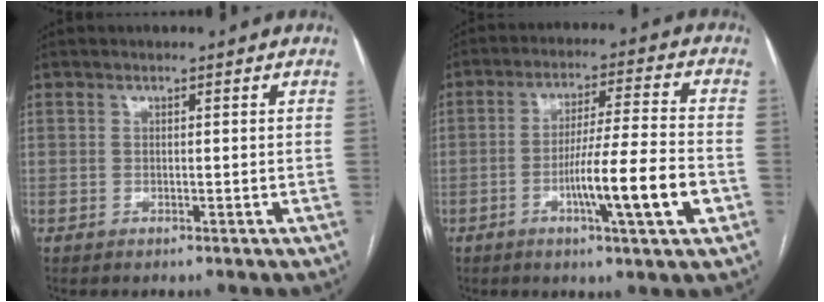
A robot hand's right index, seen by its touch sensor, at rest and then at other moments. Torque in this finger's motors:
{"motor_torque": [0.64, -0.38, 0.29, 0.08]}